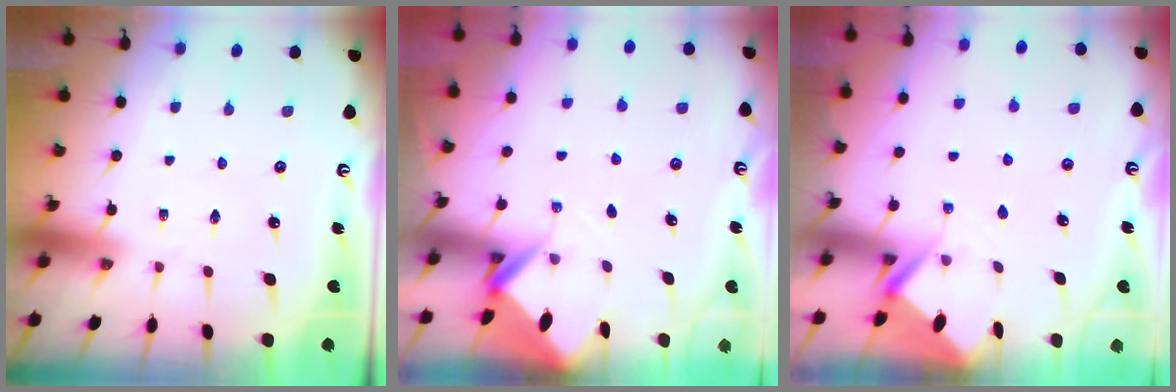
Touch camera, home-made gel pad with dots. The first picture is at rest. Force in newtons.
{"total": 2.8, "press": 2.8, "slide": 0.1}
{"total": 2.7, "press": 2.7, "slide": 0.3}